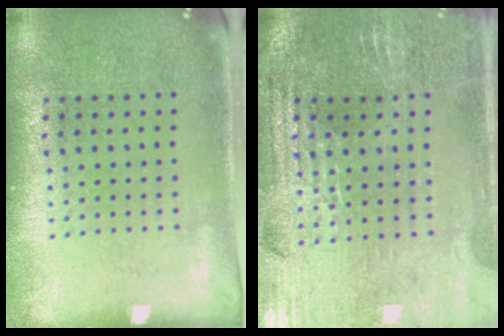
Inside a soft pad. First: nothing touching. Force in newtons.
{"total": 2.9, "press": 2.8, "slide": 0.4}